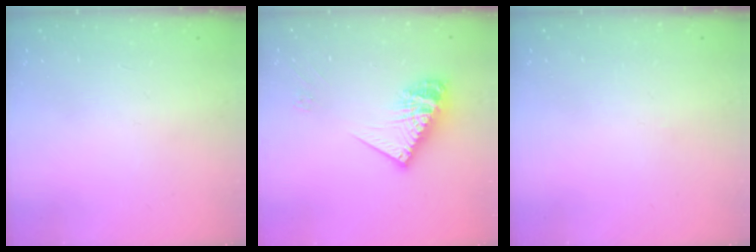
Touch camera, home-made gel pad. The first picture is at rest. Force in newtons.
{"total": 13.2, "press": 13.2, "slide": 1.1}
{"total": 0.0}